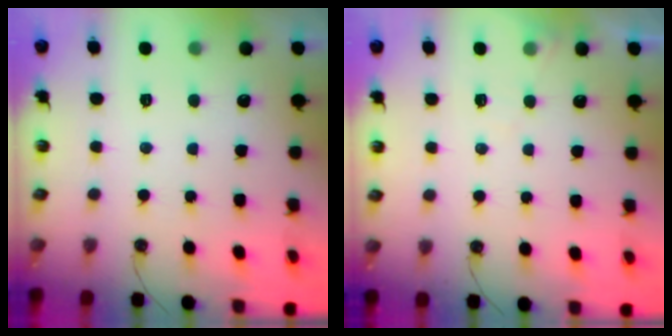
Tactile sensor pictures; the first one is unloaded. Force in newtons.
{"total": 5.0, "press": 4.9, "slide": 0.8}